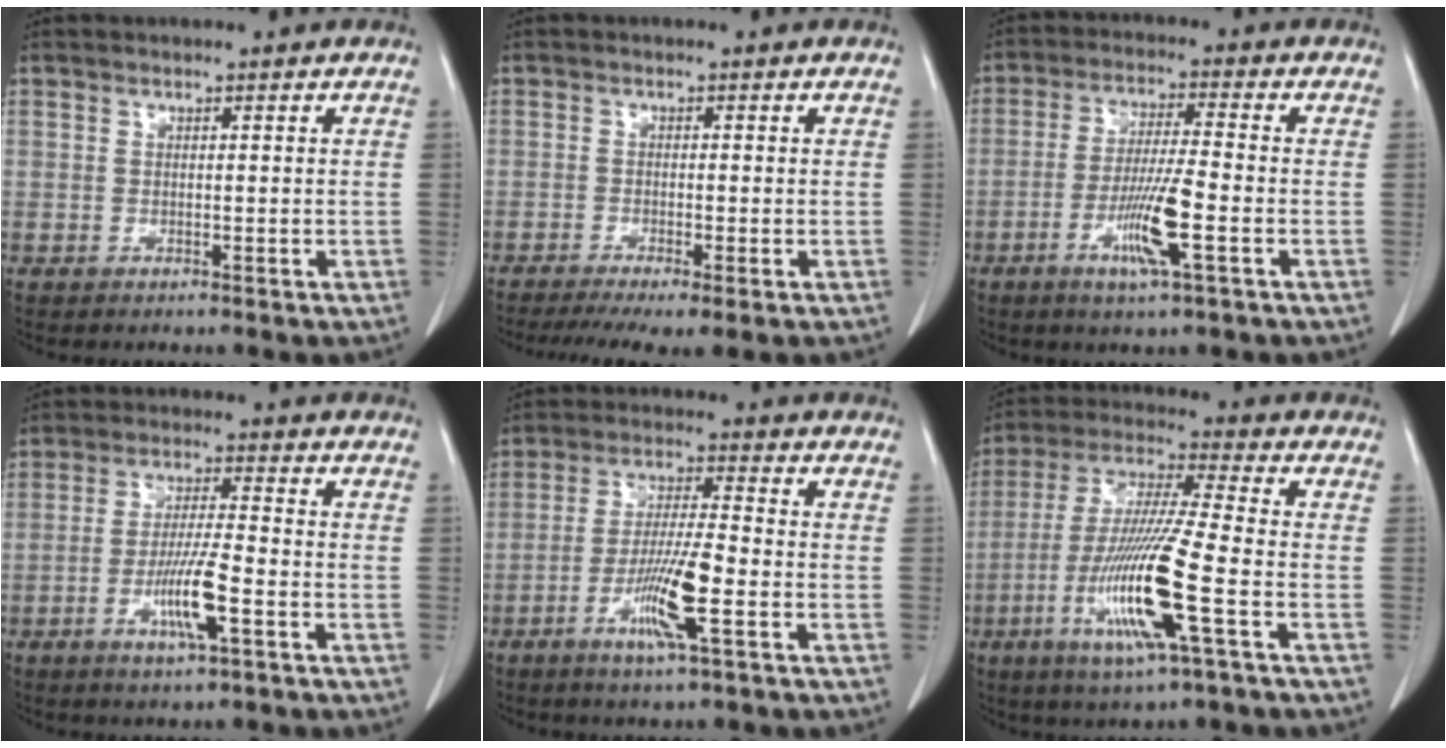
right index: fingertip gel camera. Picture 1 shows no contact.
{"total": 7.2, "force": [-5.0, 1.0, 5.1], "torque": [-0.081, -0.014, -0.083]}
{"total": 8.6, "force": [-3.2, -0.1, 8.0], "torque": [-0.154, -0.013, -0.061]}
{"total": 7.6, "force": [-3.0, 0.3, 7.0], "torque": [-0.134, -0.008, -0.055]}
{"total": 9.1, "force": [-3.4, -0.1, 8.4], "torque": [-0.162, -0.013, -0.067]}
{"total": 15.4, "force": [-5.2, -0.2, 14.5], "torque": [-0.299, -0.021, -0.102]}